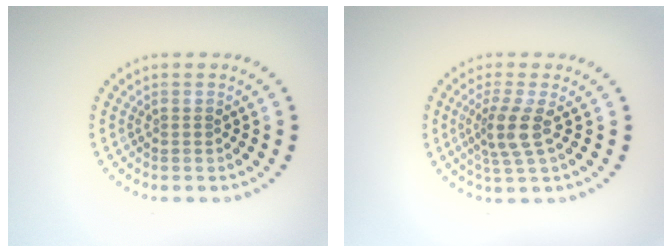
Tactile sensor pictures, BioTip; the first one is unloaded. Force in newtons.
{"total": 2.8, "press": 2.2, "slide": 1.8}